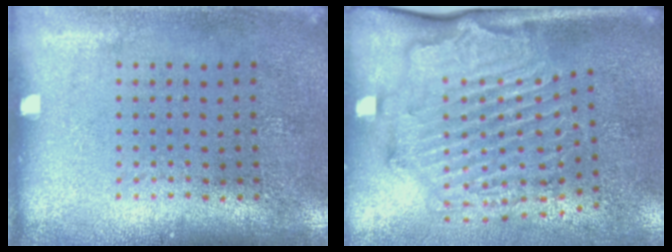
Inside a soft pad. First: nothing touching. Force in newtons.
{"total": 2.1, "press": 2.1, "slide": 0.5}